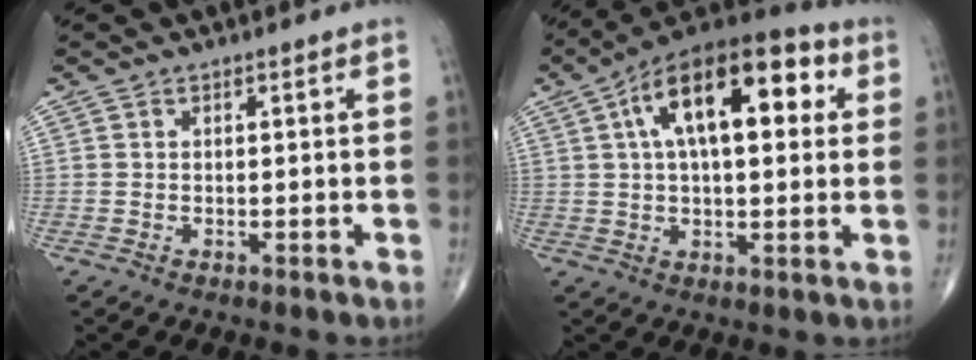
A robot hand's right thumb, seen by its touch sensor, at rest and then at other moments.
{"total": 19.9, "force": [5.7, 9.2, 16.7], "torque": [-0.245, 0.027, 0.081]}